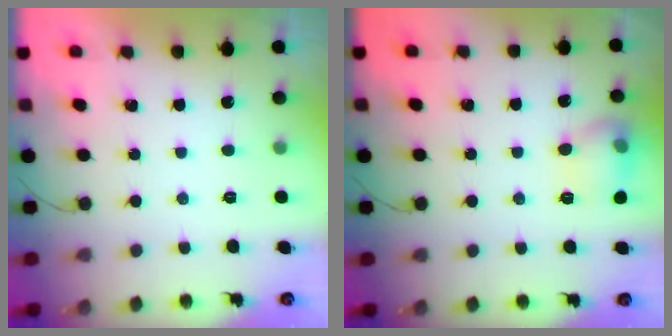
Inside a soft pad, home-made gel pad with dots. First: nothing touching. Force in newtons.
{"total": 10.7, "press": 10.7, "slide": 0.8}